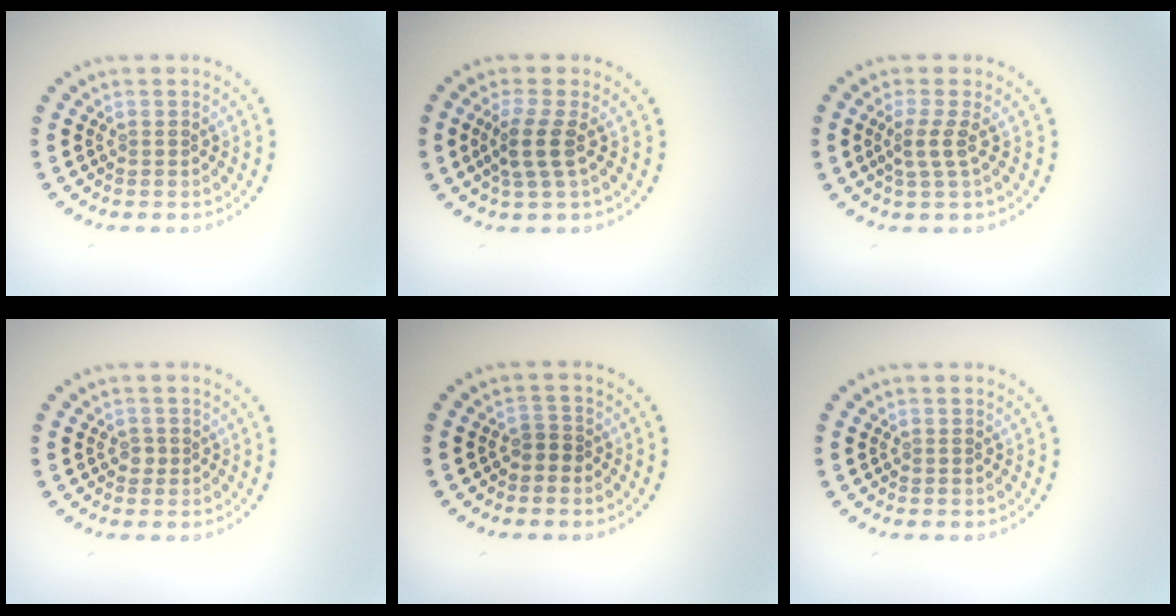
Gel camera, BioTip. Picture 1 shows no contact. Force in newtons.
{"total": 2.7, "press": 2.1, "slide": 1.7}
{"total": 2.1, "press": 1.5, "slide": 1.4}
{"total": 0.8, "press": 0.6, "slide": 0.4}
{"total": 1.3, "press": 1.0, "slide": 0.8}
{"total": 0.0}